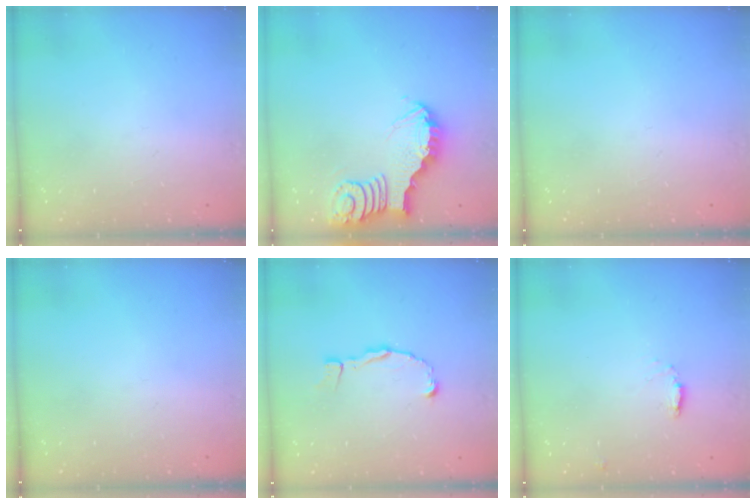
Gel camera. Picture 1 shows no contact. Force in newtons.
{"total": 3.8, "press": 3.8, "slide": 0.3}
{"total": 0.0}
{"total": 0.0}
{"total": 3.0, "press": 3.0, "slide": 0.1}
{"total": 3.5, "press": 3.4, "slide": 0.4}